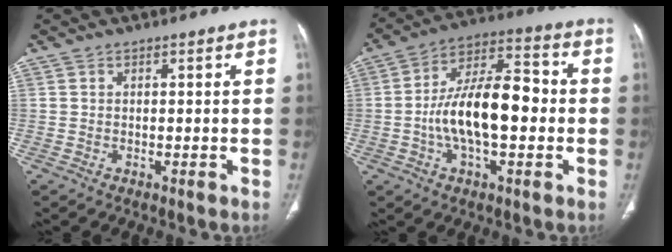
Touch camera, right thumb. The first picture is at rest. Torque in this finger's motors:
{"motor_torque": [2.01, 2.81, 1.90, -0.73, 0.23]}